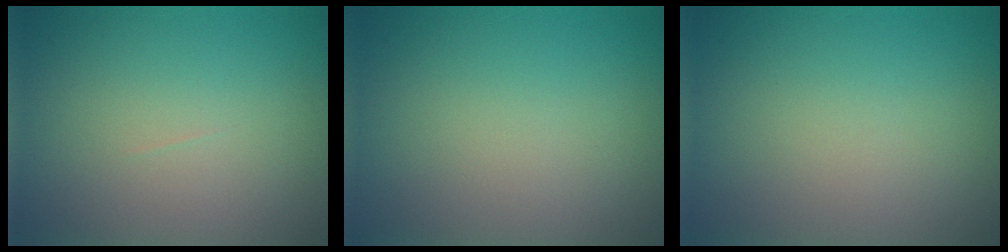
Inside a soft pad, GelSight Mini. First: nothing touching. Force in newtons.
{"total": 0.0}
{"total": 0.0}